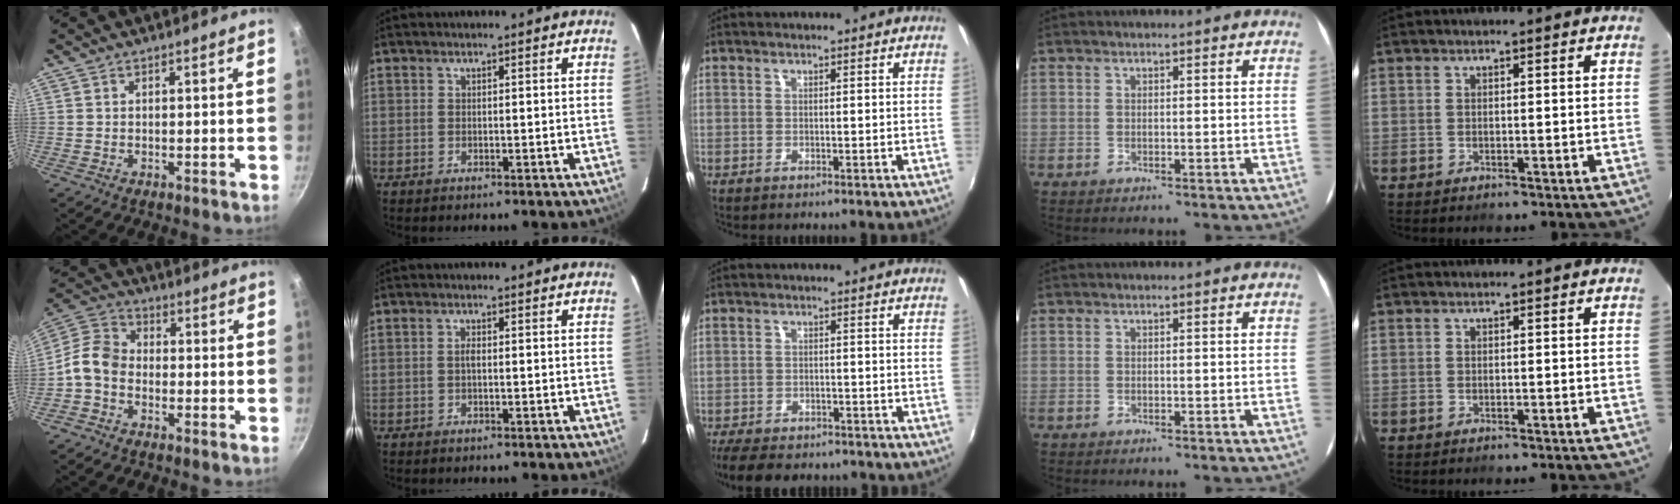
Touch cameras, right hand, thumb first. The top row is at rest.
{"thumb": {"total": 7.5, "force": [-2.7, 5.5, 4.4], "torque": [-0.081, 0.040, -0.074]}, "index": {"total": 0.9, "force": [-0.1, 0.4, 0.9], "torque": [-0.018, 0.003, -0.003]}, "middle": {"total": 10.7, "force": [-8.9, 3.9, 4.5], "torque": [-0.109, -0.023, -0.143]}}